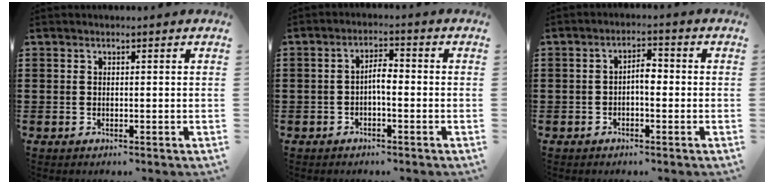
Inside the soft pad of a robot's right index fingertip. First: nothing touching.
{"total": 2.9, "force": [-0.9, 0.7, 2.6], "torque": [-0.049, 0.003, -0.019]}
{"total": 2.9, "force": [-0.6, 1.0, 2.7], "torque": [-0.050, 0.004, -0.013]}